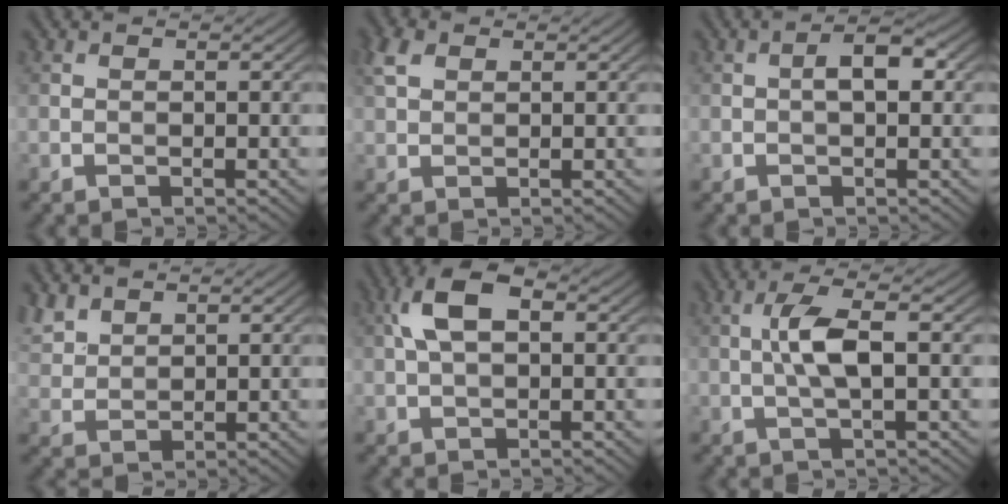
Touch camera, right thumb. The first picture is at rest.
{"total": 2.9, "force": [1.4, 1.9, 1.7], "torque": [-0.044, 0.010, 0.025]}
{"total": 3.2, "force": [0.2, 1.4, 2.9], "torque": [-0.045, 0.008, -0.003]}
{"total": 3.8, "force": [2.9, 2.0, 1.6], "torque": [-0.050, 0.005, 0.067]}
{"total": 6.0, "force": [1.3, 3.1, 5.0], "torque": [-0.111, 0.015, 0.019]}
{"total": 4.7, "force": [0.1, 1.0, 4.6], "torque": [-0.094, 0.012, -0.003]}